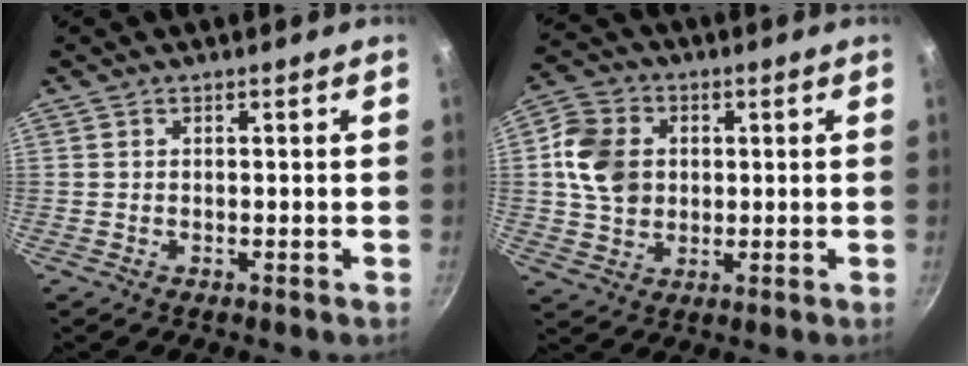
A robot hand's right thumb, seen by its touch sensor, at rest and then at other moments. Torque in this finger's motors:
{"motor_torque": [-0.29, 0.44, 0.42, -0.16, 0.06]}